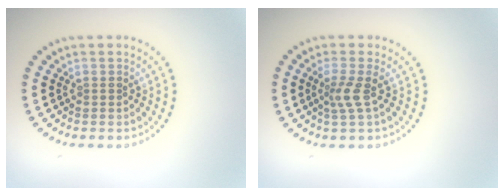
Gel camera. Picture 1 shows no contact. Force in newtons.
{"total": 2.0, "press": 1.3, "slide": 1.5}